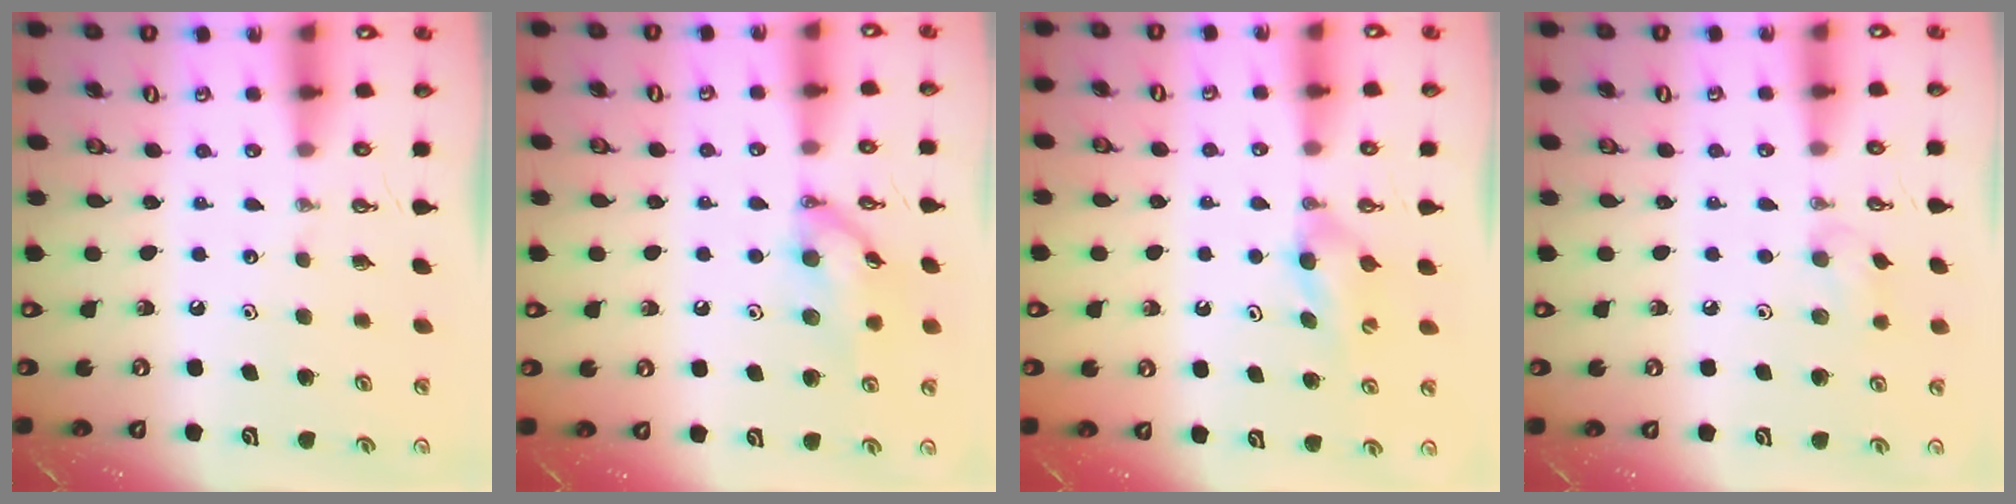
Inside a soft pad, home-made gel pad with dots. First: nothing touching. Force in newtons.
{"total": 12.3, "press": 12.3, "slide": 0.4}
{"total": 5.4, "press": 5.3, "slide": 1.2}
{"total": 6.4, "press": 6.1, "slide": 2.0}